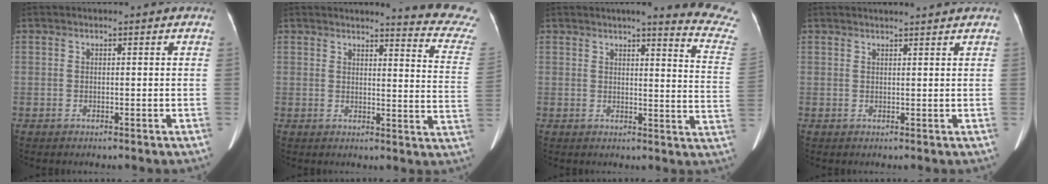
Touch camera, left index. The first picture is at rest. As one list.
[{"total": 12.0, "force": [11.7, -0.9, 2.7], "torque": [-0.022, -0.110, 0.102]}, {"total": 13.3, "force": [12.5, -0.8, 4.5], "torque": [-0.043, -0.095, 0.114]}, {"total": 3.8, "force": [3.6, -0.5, 1.2], "torque": [-0.017, 0.013, 0.043]}]